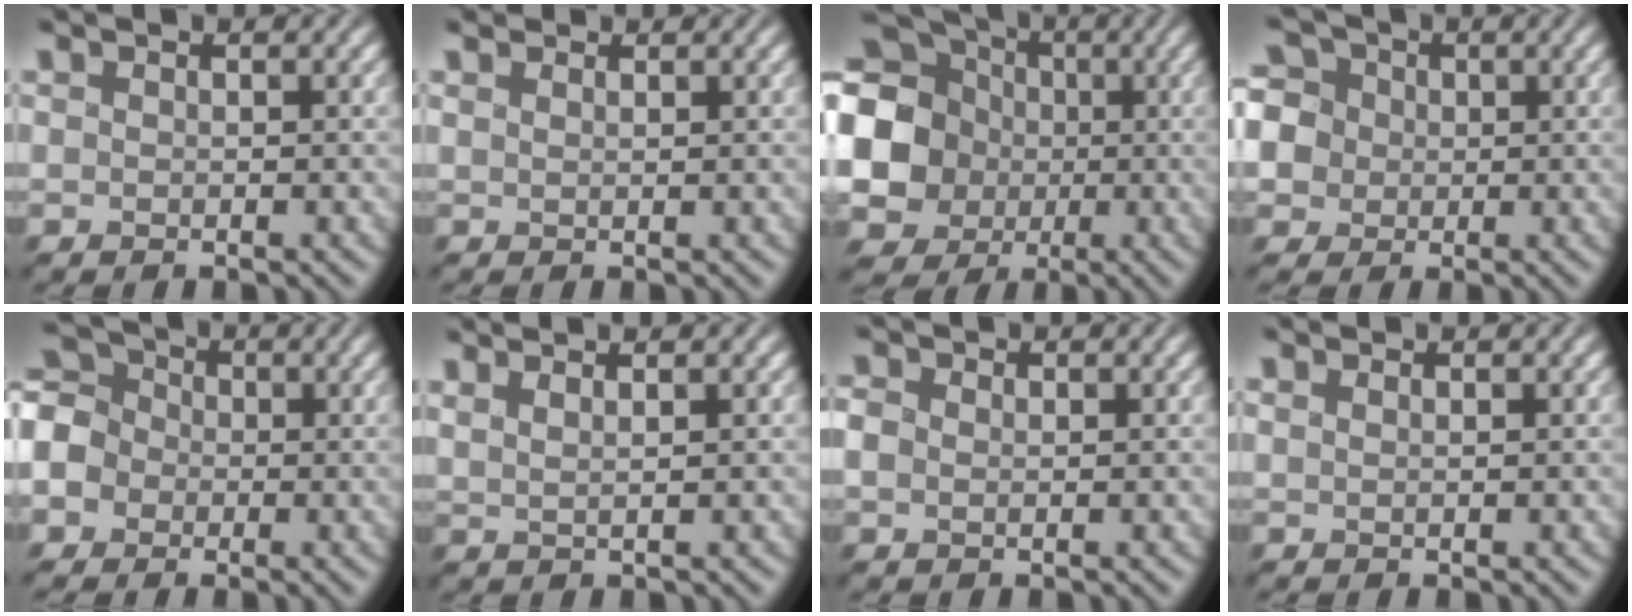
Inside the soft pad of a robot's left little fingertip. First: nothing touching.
{"total": 1.8, "force": [1.6, 0.6, 0.6], "torque": [-0.014, 0.000, 0.031]}
{"total": 14.5, "force": [-0.6, 13.3, 5.8], "torque": [-0.162, 0.014, -0.054]}
{"total": 10.8, "force": [3.2, 8.8, 5.2], "torque": [-0.107, 0.035, 0.024]}
{"total": 8.7, "force": [-2.3, 7.7, 3.3], "torque": [-0.088, 0.008, -0.075]}
{"total": 3.4, "force": [2.1, 1.2, 2.4], "torque": [-0.010, 0.023, -0.003]}
{"total": 1.4, "force": [-0.1, 1.2, 0.6], "torque": [-0.014, -0.001, -0.005]}
{"total": 0.0}